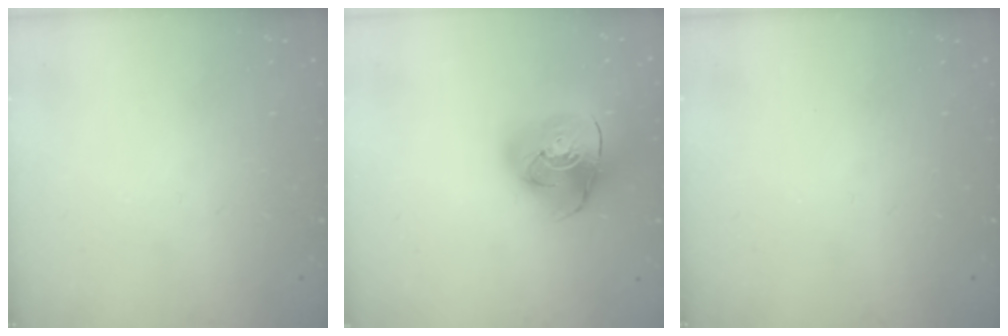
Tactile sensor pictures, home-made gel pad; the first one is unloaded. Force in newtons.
{"total": 13.9, "press": 13.8, "slide": 1.7}
{"total": 0.0}